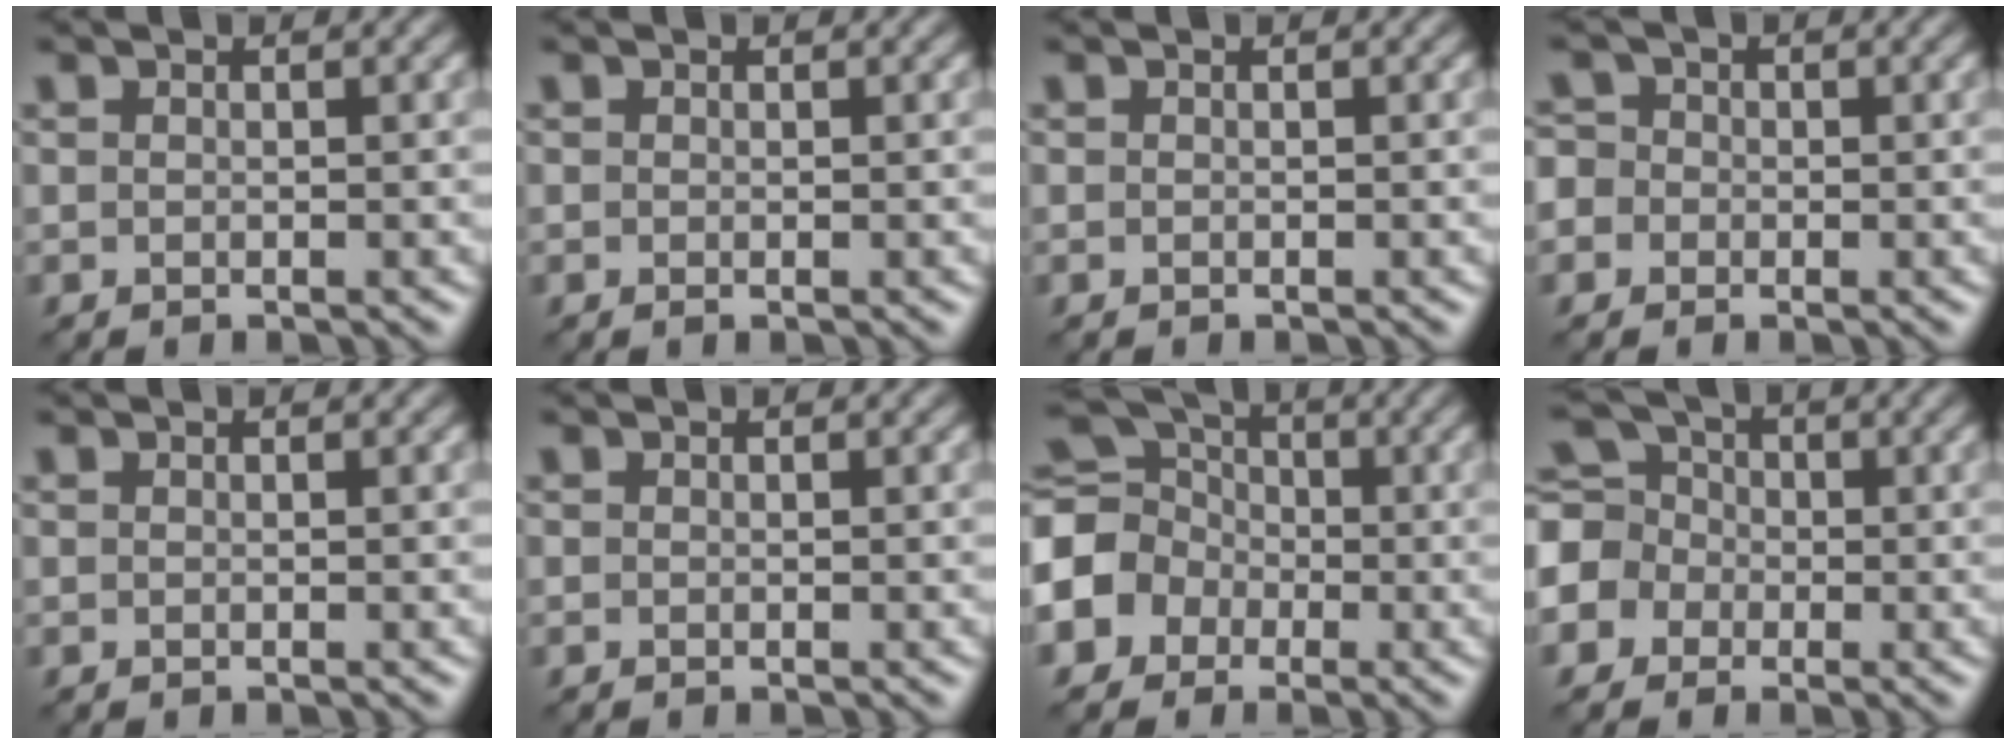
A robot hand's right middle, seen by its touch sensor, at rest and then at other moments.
{"total": 0.0}
{"total": 0.0}
{"total": 3.4, "force": [-0.5, 3.2, 1.1], "torque": [-0.012, 0.025, -0.041]}
{"total": 0.0}
{"total": 0.0}
{"total": 7.6, "force": [-1.6, 6.5, 3.7], "torque": [-0.084, 0.002, -0.046]}
{"total": 6.1, "force": [-1.2, 5.6, 2.2], "torque": [-0.051, 0.025, -0.055]}